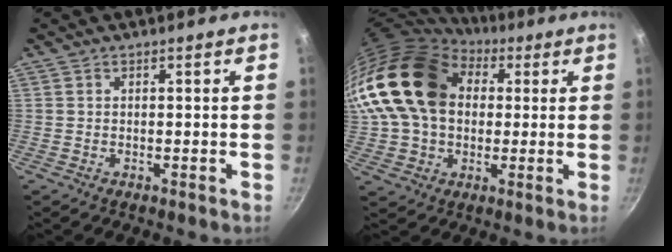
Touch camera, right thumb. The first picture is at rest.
{"total": 22.1, "force": [4.7, 16.2, 14.3], "torque": [-0.251, 0.035, 0.078]}